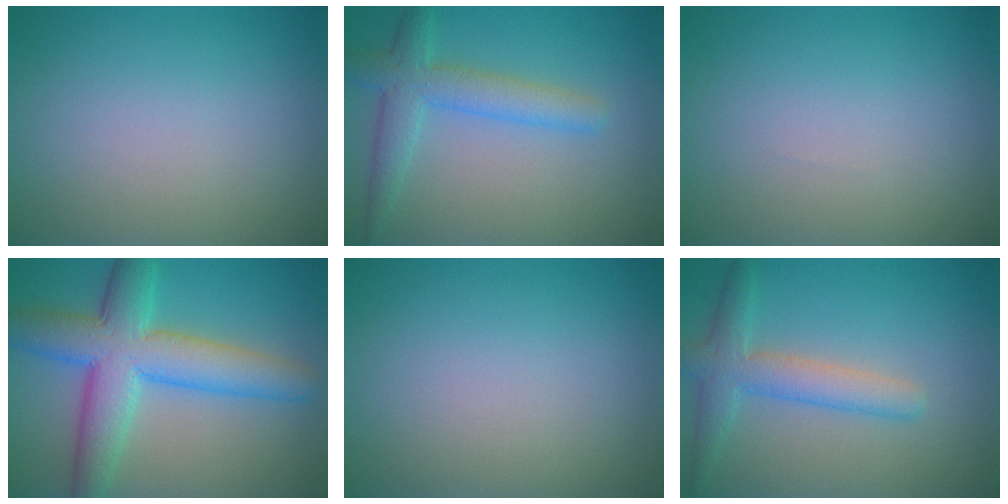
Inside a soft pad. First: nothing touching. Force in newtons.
{"total": 4.1, "press": 4.0, "slide": 0.2}
{"total": 0.0}
{"total": 8.6, "press": 8.6, "slide": 0.1}
{"total": 0.0}
{"total": 3.9, "press": 3.9, "slide": 0.1}